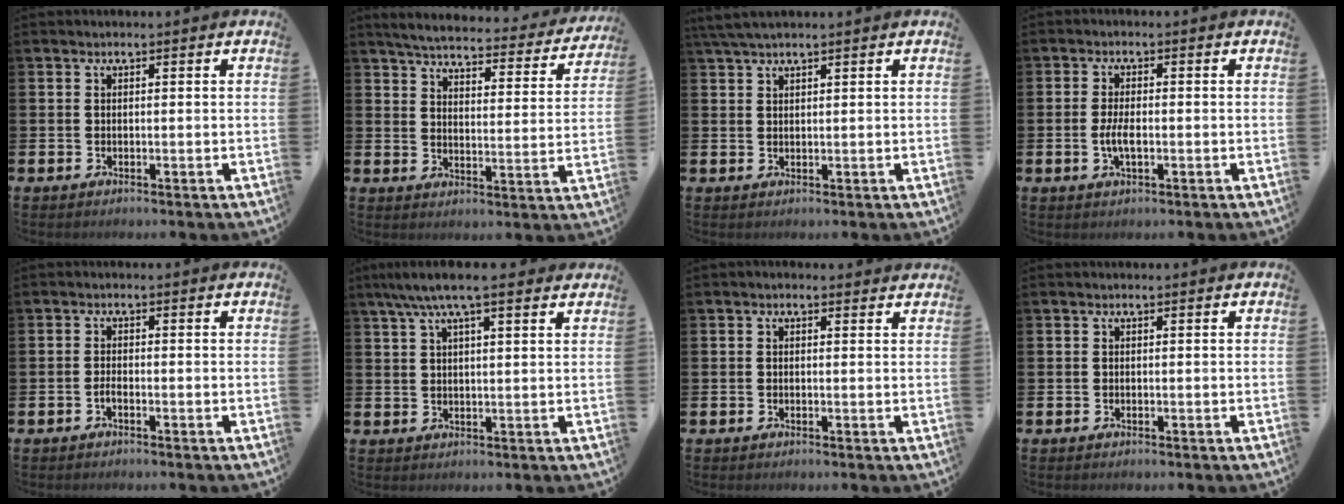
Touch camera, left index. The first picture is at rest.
{"total": 5.0, "force": [4.6, 0.8, 1.5], "torque": [-0.047, -0.036, 0.074]}
{"total": 3.0, "force": [2.4, 0.5, 1.6], "torque": [-0.041, 0.004, 0.047]}
{"total": 3.2, "force": [-0.6, 1.2, 2.9], "torque": [-0.040, -0.004, -0.013]}
{"total": 1.0, "force": [-0.7, 0.2, 0.7], "torque": [-0.021, -0.001, -0.011]}
{"total": 6.7, "force": [5.4, 1.4, 3.8], "torque": [-0.068, -0.013, 0.093]}
{"total": 0.5, "force": [0.3, 0.3, 0.3], "torque": [-0.003, 0.004, 0.003]}
{"total": 0.0}